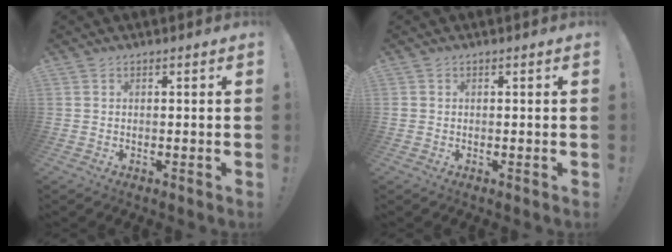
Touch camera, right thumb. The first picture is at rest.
{"total": 0.6, "force": [0.0, 0.6, 0.1], "torque": [-0.007, 0.004, 0.001]}